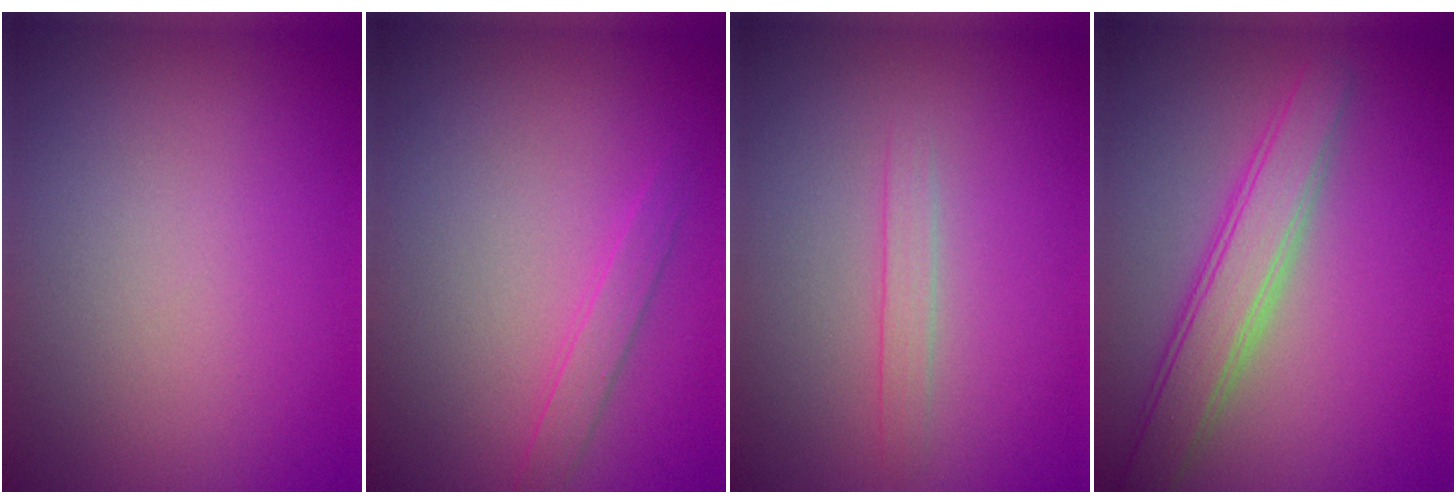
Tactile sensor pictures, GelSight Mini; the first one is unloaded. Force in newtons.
{"total": 1.4, "press": 1.4, "slide": 0.0}
{"total": 1.3, "press": 1.3, "slide": 0.1}
{"total": 4.3, "press": 4.3, "slide": 0.1}